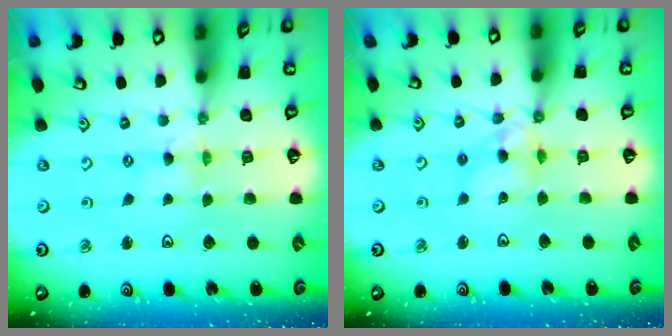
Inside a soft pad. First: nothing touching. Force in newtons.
{"total": 8.6, "press": 8.5, "slide": 0.8}